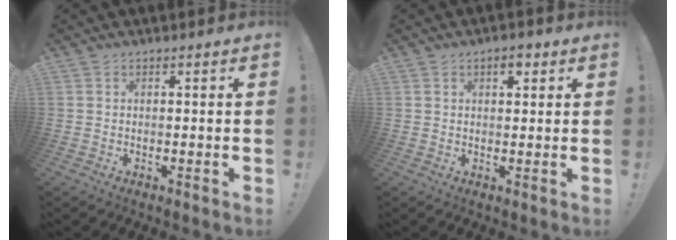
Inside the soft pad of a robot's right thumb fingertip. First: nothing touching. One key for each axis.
{"total": 3.4, "fx": 1.9, "fy": 1.7, "fz": 2.4, "tx": -0.026, "ty": -0.003, "tz": 0.027}